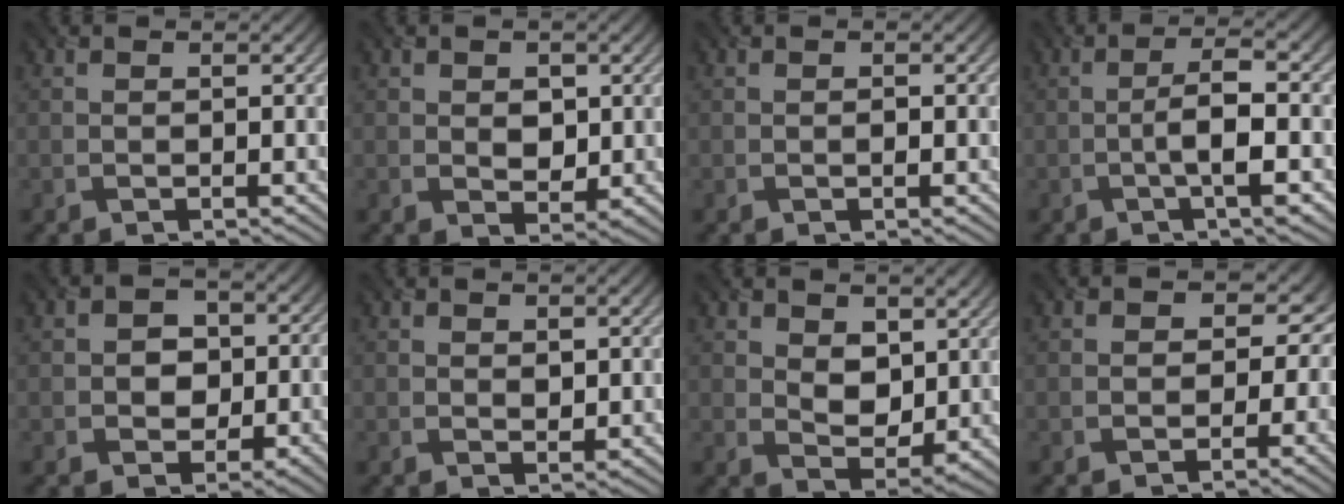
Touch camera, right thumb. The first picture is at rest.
{"total": 2.8, "force": [0.5, 2.2, 1.7], "torque": [-0.038, -0.005, 0.003]}
{"total": 0.5, "force": [-0.1, 0.2, 0.5], "torque": [-0.007, 0.000, -0.001]}
{"total": 5.8, "force": [-1.3, 0.9, 5.6], "torque": [-0.098, 0.013, -0.033]}
{"total": 5.3, "force": [-0.6, 4.6, 2.4], "torque": [-0.032, 0.000, -0.022]}
{"total": 1.1, "force": [0.5, 0.7, 0.7], "torque": [-0.013, -0.004, 0.013]}
{"total": 5.8, "force": [2.3, 3.9, 3.7], "torque": [-0.085, -0.008, 0.032]}
{"total": 6.2, "force": [-0.3, 5.3, 3.1], "torque": [-0.019, 0.003, -0.017]}